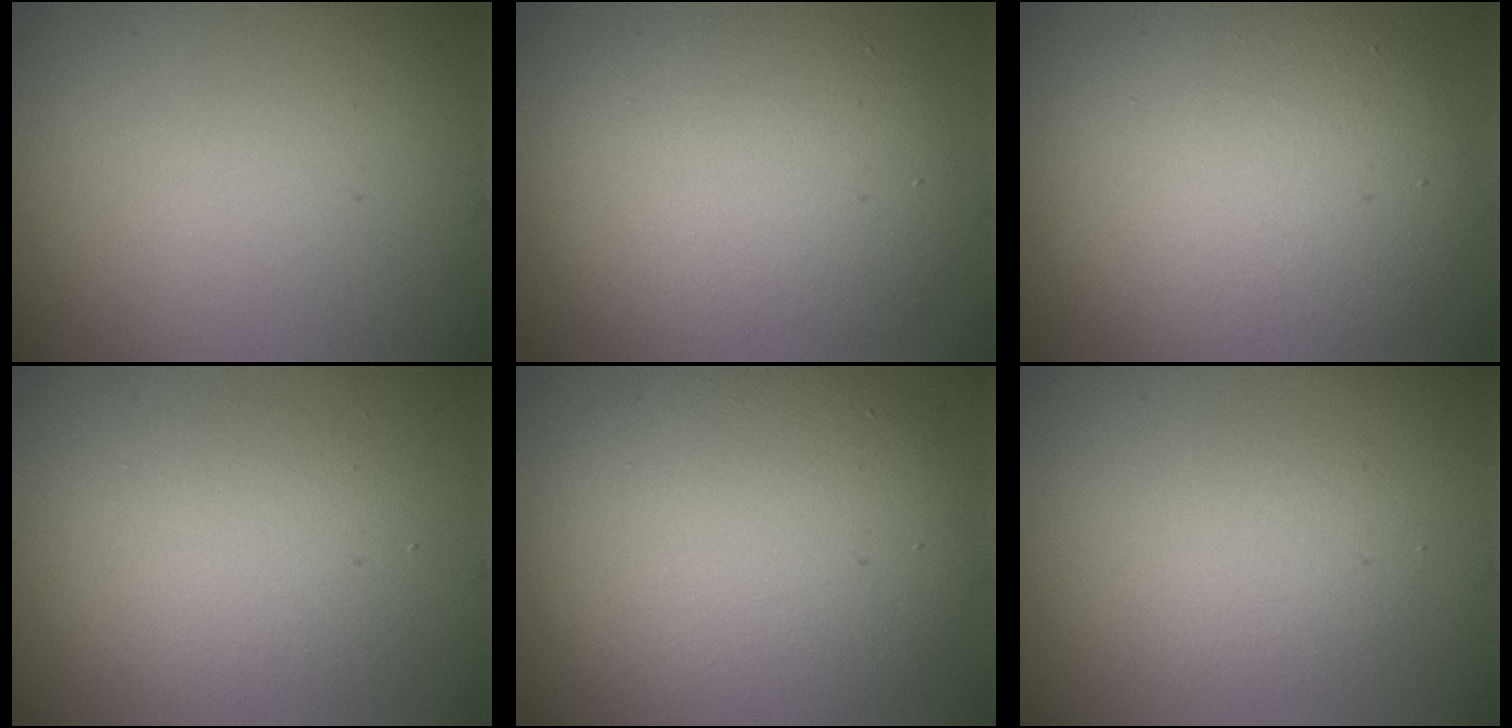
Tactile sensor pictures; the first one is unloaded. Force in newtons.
{"total": 6.9, "press": 6.9, "slide": 0.5}
{"total": 8.6, "press": 8.6, "slide": 0.3}
{"total": 4.0, "press": 4.0, "slide": 0.5}
{"total": 9.5, "press": 9.4, "slide": 0.5}
{"total": 2.3, "press": 2.3, "slide": 0.1}